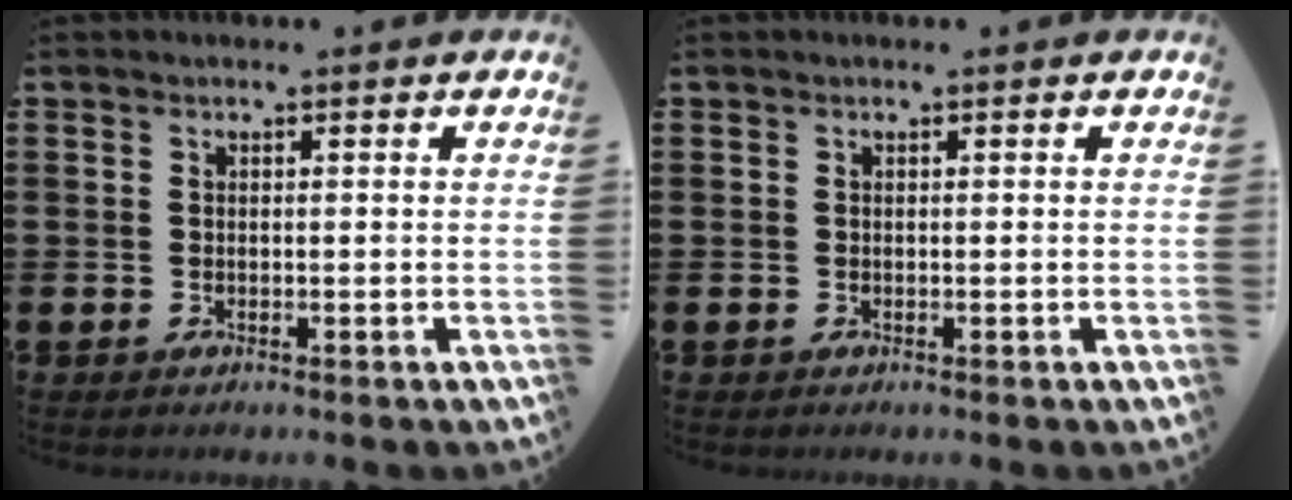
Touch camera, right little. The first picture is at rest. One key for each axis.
{"total": 0.0}